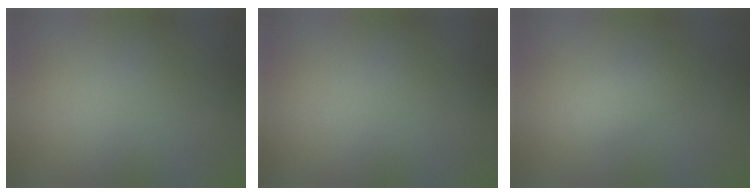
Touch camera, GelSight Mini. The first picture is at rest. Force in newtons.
{"total": 0.0}
{"total": 3.2, "press": 3.2, "slide": 0.2}